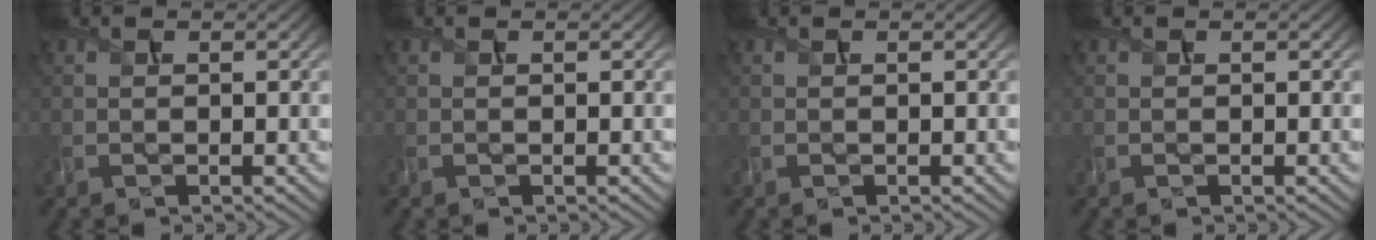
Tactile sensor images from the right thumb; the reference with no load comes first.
{"total": 0.0}
{"total": 0.0}
{"total": 0.0}